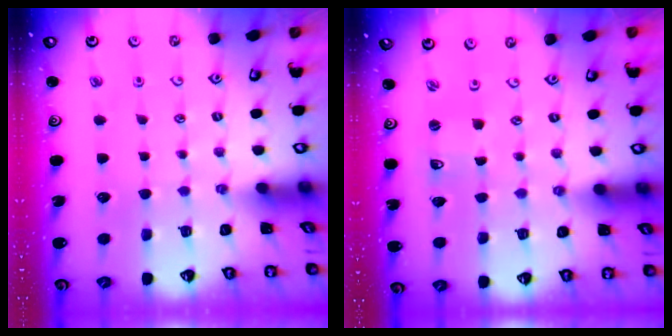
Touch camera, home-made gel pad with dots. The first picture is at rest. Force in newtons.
{"total": 2.3, "press": 2.2, "slide": 0.4}